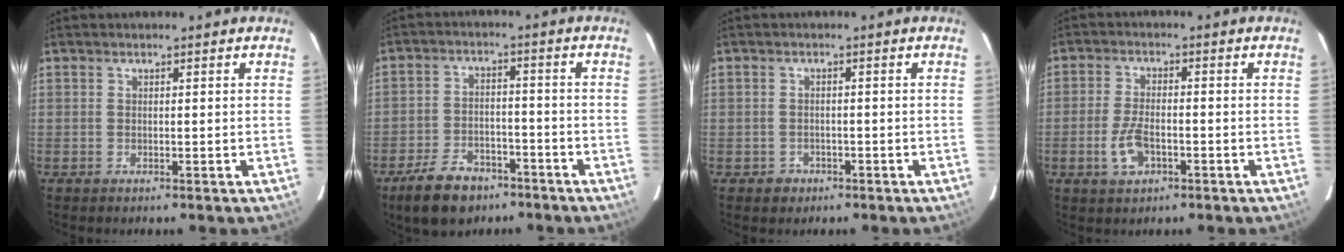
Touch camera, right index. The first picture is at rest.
{"total": 11.0, "force": [-7.5, 6.1, 5.1], "torque": [-0.127, 0.009, -0.115]}
{"total": 2.6, "force": [-1.2, 2.3, 0.3], "torque": [-0.011, 0.005, -0.013]}
{"total": 5.8, "force": [-2.3, 2.9, 4.5], "torque": [-0.099, -0.002, -0.040]}